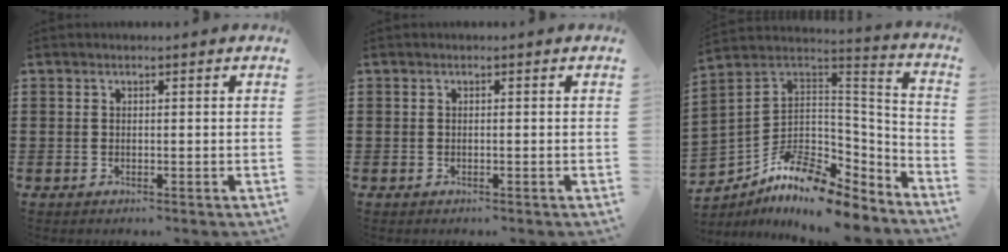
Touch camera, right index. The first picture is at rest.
{"total": 0.0}
{"total": 9.5, "force": [-7.2, 4.0, 4.8], "torque": [-0.101, 0.010, -0.138]}